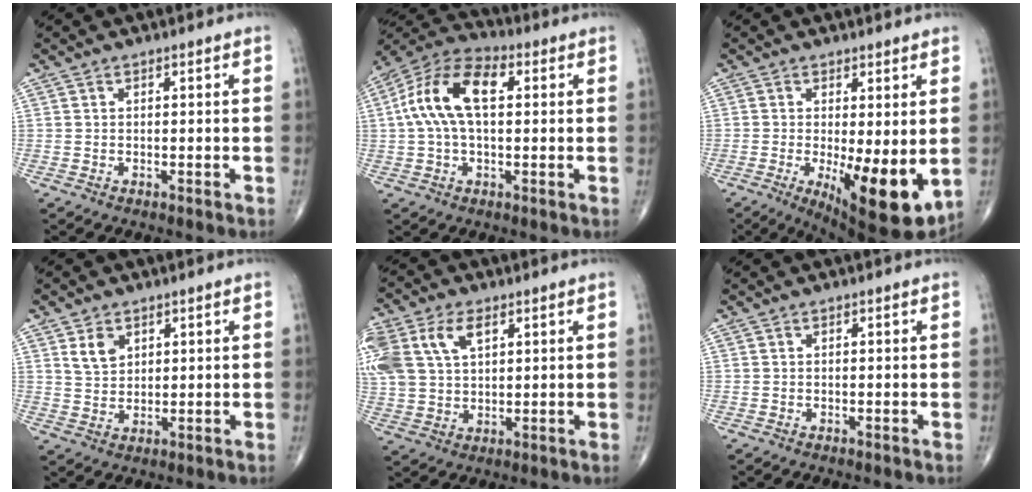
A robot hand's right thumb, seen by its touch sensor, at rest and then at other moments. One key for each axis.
{"total": 13.8, "fx": 2.3, "fy": 7.4, "fz": 11.5, "tx": -0.230, "ty": 0.034, "tz": 0.035}
{"total": 13.0, "fx": -2.2, "fy": 4.1, "fz": 12.1, "tx": -0.177, "ty": -0.031, "tz": -0.020}
{"total": 4.5, "fx": 2.2, "fy": 3.1, "fz": 2.4, "tx": -0.030, "ty": -0.015, "tz": 0.047}
{"total": 17.8, "fx": 6.6, "fy": 11.5, "fz": 11.8, "tx": -0.299, "ty": 0.025, "tz": 0.131}
{"total": 0.0}